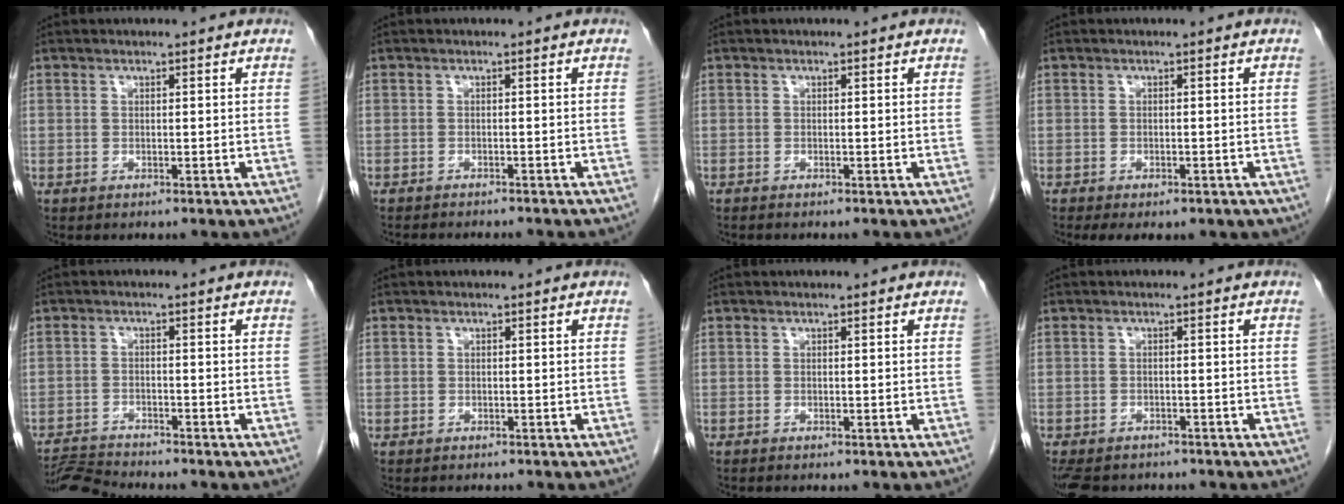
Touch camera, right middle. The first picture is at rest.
{"total": 7.4, "force": [-6.6, 0.9, 3.1], "torque": [-0.028, -0.009, -0.081]}
{"total": 1.1, "force": [-0.9, 0.0, 0.5], "torque": [-0.006, 0.000, -0.012]}
{"total": 6.0, "force": [-4.2, 2.7, 3.3], "torque": [-0.038, -0.002, -0.048]}
{"total": 4.6, "force": [-4.5, -1.0, -0.2], "torque": [0.003, -0.014, -0.080]}
{"total": 1.1, "force": [-0.8, 0.8, -0.1], "torque": [-0.007, 0.004, -0.014]}
{"total": 0.5, "force": [-0.5, 0.0, 0.2], "torque": [0.000, -0.001, -0.008]}
{"total": 9.2, "force": [-7.4, 4.4, 3.1], "torque": [-0.067, -0.011, -0.094]}